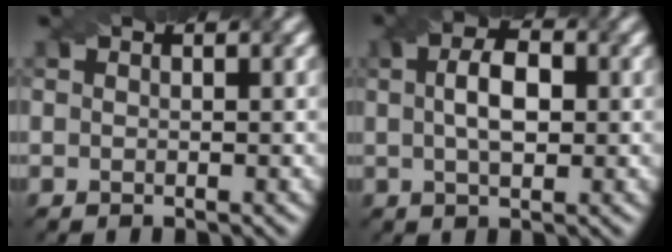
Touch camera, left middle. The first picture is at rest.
{"total": 3.2, "force": [-0.2, 1.8, 2.7], "torque": [-0.043, 0.007, 0.009]}